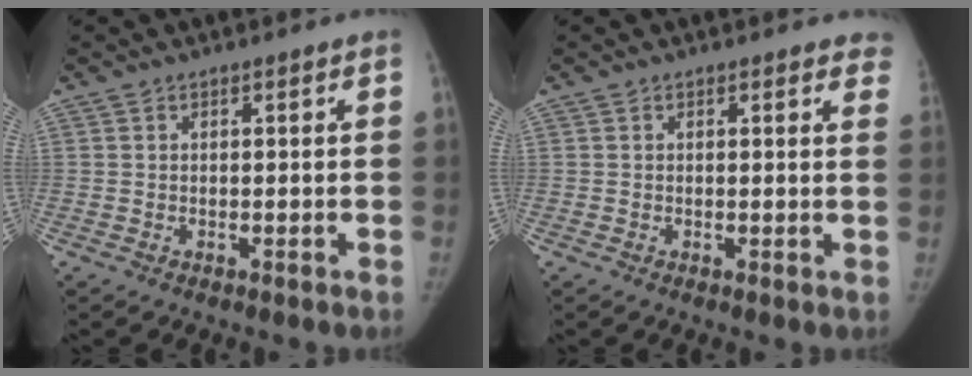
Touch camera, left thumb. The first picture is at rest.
{"total": 3.4, "force": [2.9, 1.3, 1.2], "torque": [0.015, -0.010, 0.014]}